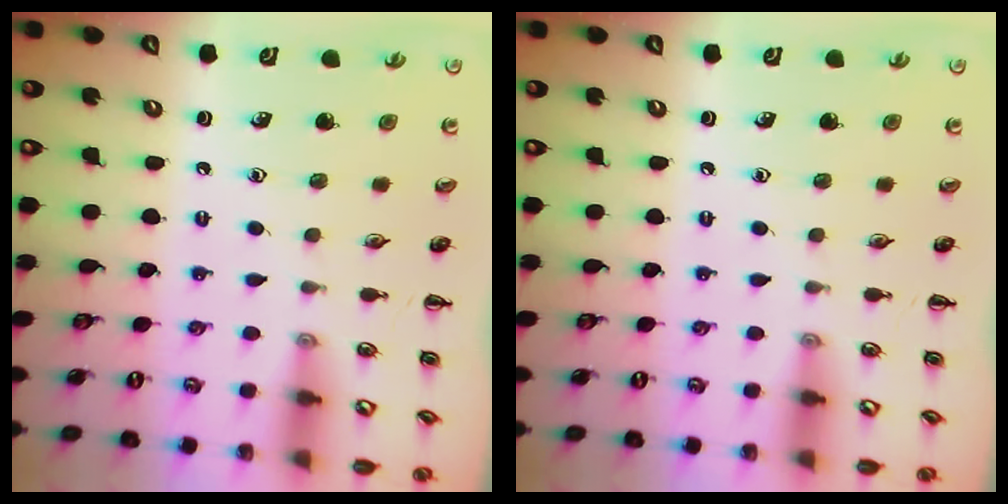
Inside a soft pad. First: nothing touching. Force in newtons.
{"total": 0.0}